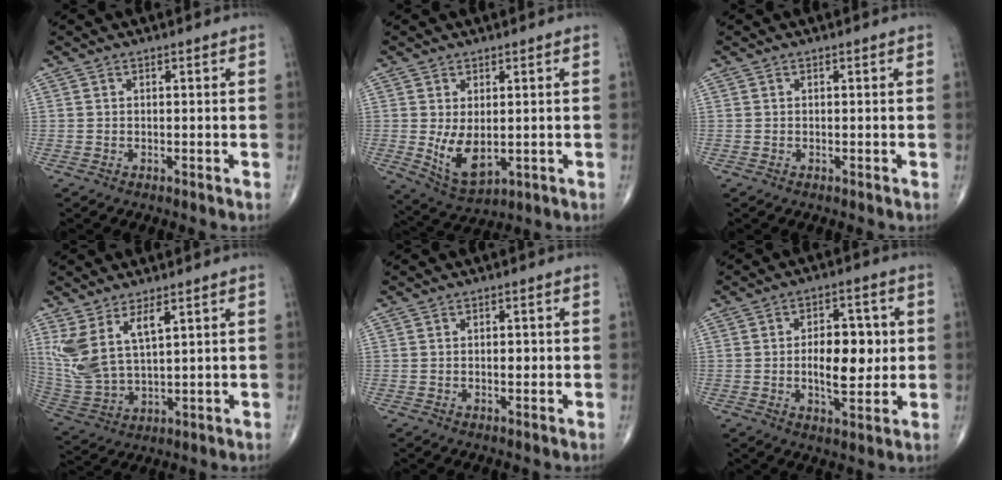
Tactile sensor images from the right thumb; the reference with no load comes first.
{"total": 7.4, "force": [-0.2, 4.0, 6.2], "torque": [-0.105, -0.016, 0.015]}
{"total": 0.0}
{"total": 10.9, "force": [5.0, 4.4, 8.6], "torque": [-0.188, -0.025, 0.116]}
{"total": 1.7, "force": [0.0, 0.9, 1.5], "torque": [-0.021, 0.000, 0.000]}
{"total": 10.5, "force": [0.3, 5.4, 9.1], "torque": [-0.114, 0.001, 0.010]}